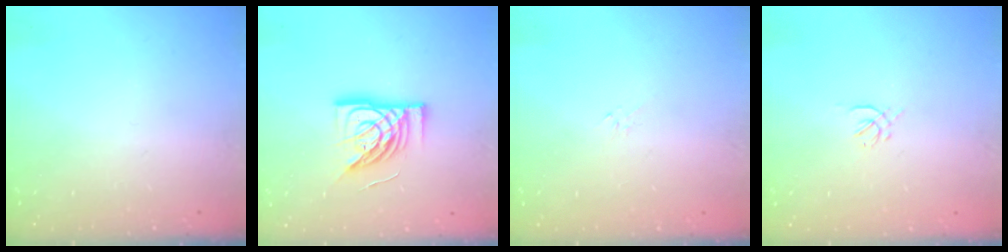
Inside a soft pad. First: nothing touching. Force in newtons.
{"total": 15.1, "press": 15.0, "slide": 1.7}
{"total": 0.7, "press": 0.5, "slide": 0.4}
{"total": 0.7, "press": 0.5, "slide": 0.5}